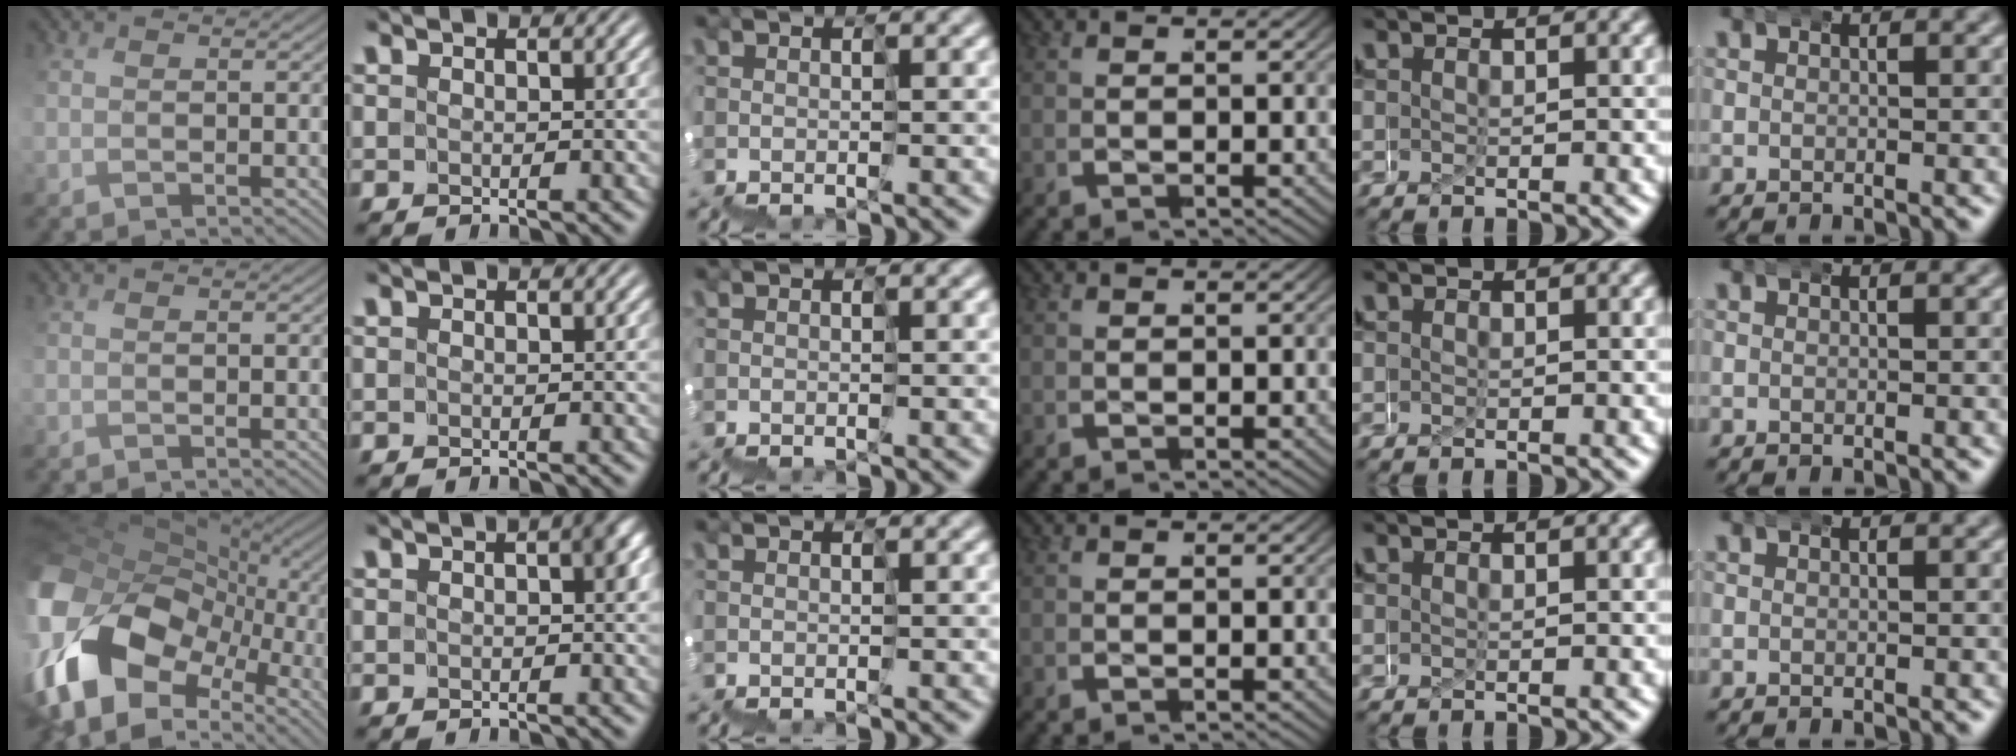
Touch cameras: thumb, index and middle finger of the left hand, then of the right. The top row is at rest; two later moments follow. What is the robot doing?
{"motion": "wrap", "object": "ethernet cable"}